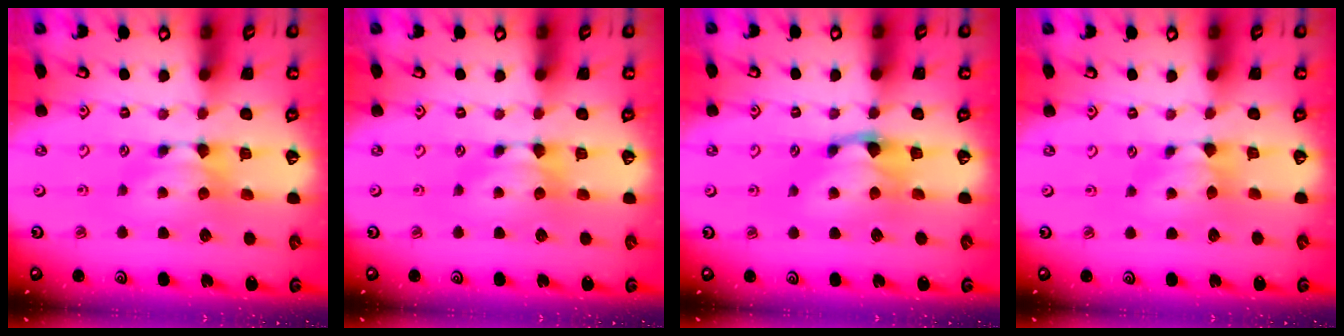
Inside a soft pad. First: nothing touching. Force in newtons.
{"total": 0.0}
{"total": 1.2, "press": 0.5, "slide": 1.1}
{"total": 0.9, "press": 0.7, "slide": 0.6}